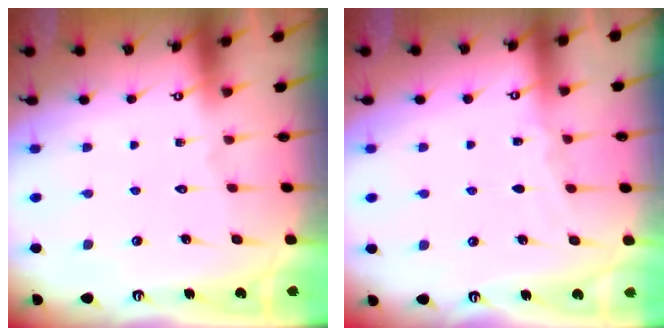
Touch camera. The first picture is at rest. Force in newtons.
{"total": 3.1, "press": 3.1, "slide": 0.4}